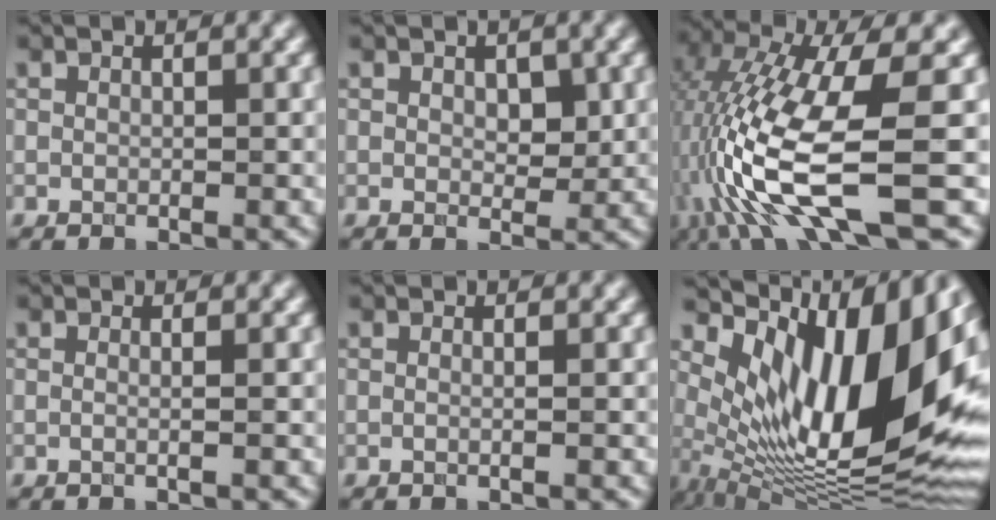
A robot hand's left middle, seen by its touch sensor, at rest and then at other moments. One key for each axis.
{"total": 2.0, "fx": 0.5, "fy": 1.2, "fz": 1.5, "tx": -0.019, "ty": -0.006, "tz": 0.010}
{"total": 11.6, "fx": -3.6, "fy": 2.8, "fz": 10.7, "tx": -0.229, "ty": -0.005, "tz": -0.064}
{"total": 1.6, "fx": 0.3, "fy": 0.8, "fz": 1.4, "tx": -0.004, "ty": -0.005, "tz": -0.021}
{"total": 1.0, "fx": 0.1, "fy": 0.5, "fz": 0.9, "tx": -0.008, "ty": -0.007, "tz": -0.011}
{"total": 16.9, "fx": 4.3, "fy": 7.2, "fz": 14.7, "tx": -0.229, "ty": -0.001, "tz": 0.068}